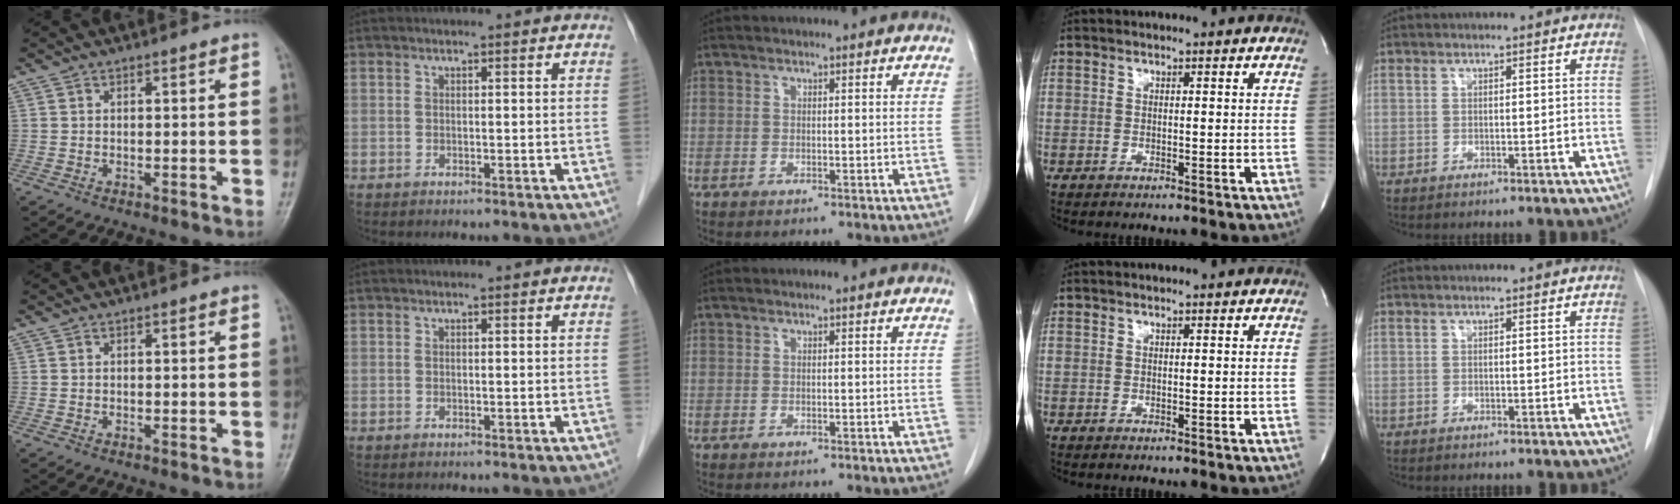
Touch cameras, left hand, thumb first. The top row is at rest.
{}